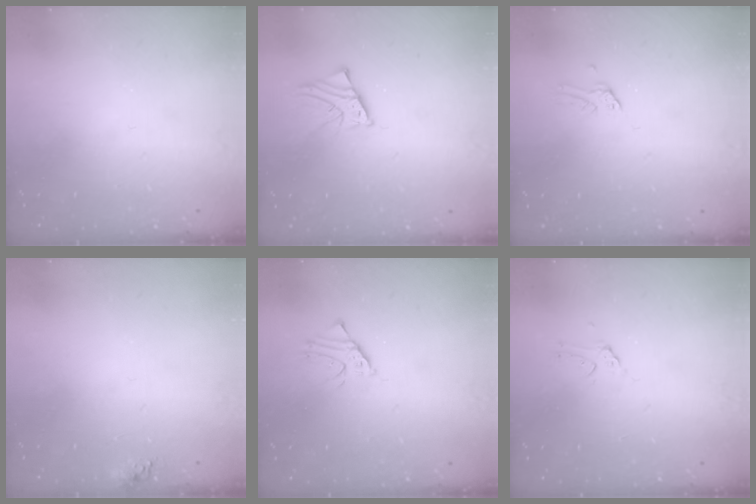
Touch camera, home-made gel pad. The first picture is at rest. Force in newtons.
{"total": 2.3, "press": 2.3, "slide": 0.3}
{"total": 0.0}
{"total": 5.6, "press": 5.5, "slide": 0.7}
{"total": 1.7, "press": 1.7, "slide": 0.1}
{"total": 1.1, "press": 1.1, "slide": 0.1}